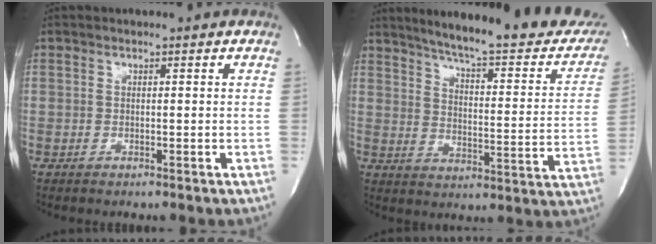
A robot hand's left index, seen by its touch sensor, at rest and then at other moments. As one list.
[{"total": 25.7, "force": [22.0, 3.8, 12.7], "torque": [-0.178, -0.055, 0.271]}]